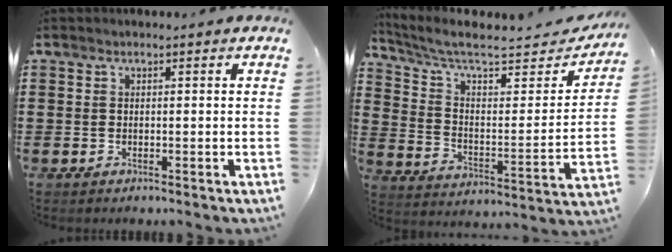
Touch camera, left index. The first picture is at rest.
{"total": 7.4, "force": [6.0, 1.6, 4.0], "torque": [-0.105, -0.037, 0.101]}